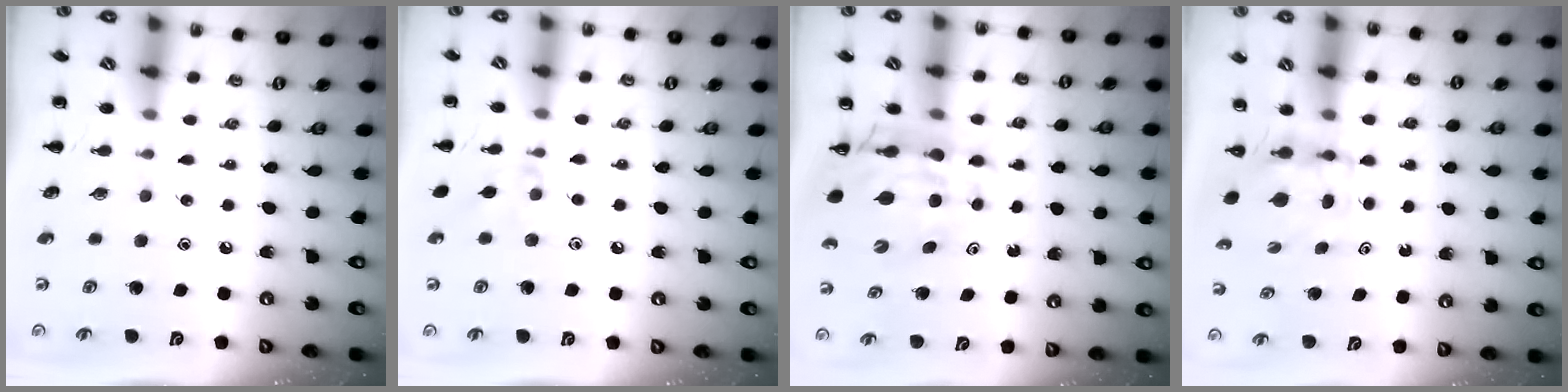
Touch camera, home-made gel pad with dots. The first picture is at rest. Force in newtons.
{"total": 7.0, "press": 6.9, "slide": 1.3}
{"total": 12.6, "press": 12.1, "slide": 3.5}
{"total": 4.0, "press": 4.0, "slide": 0.3}